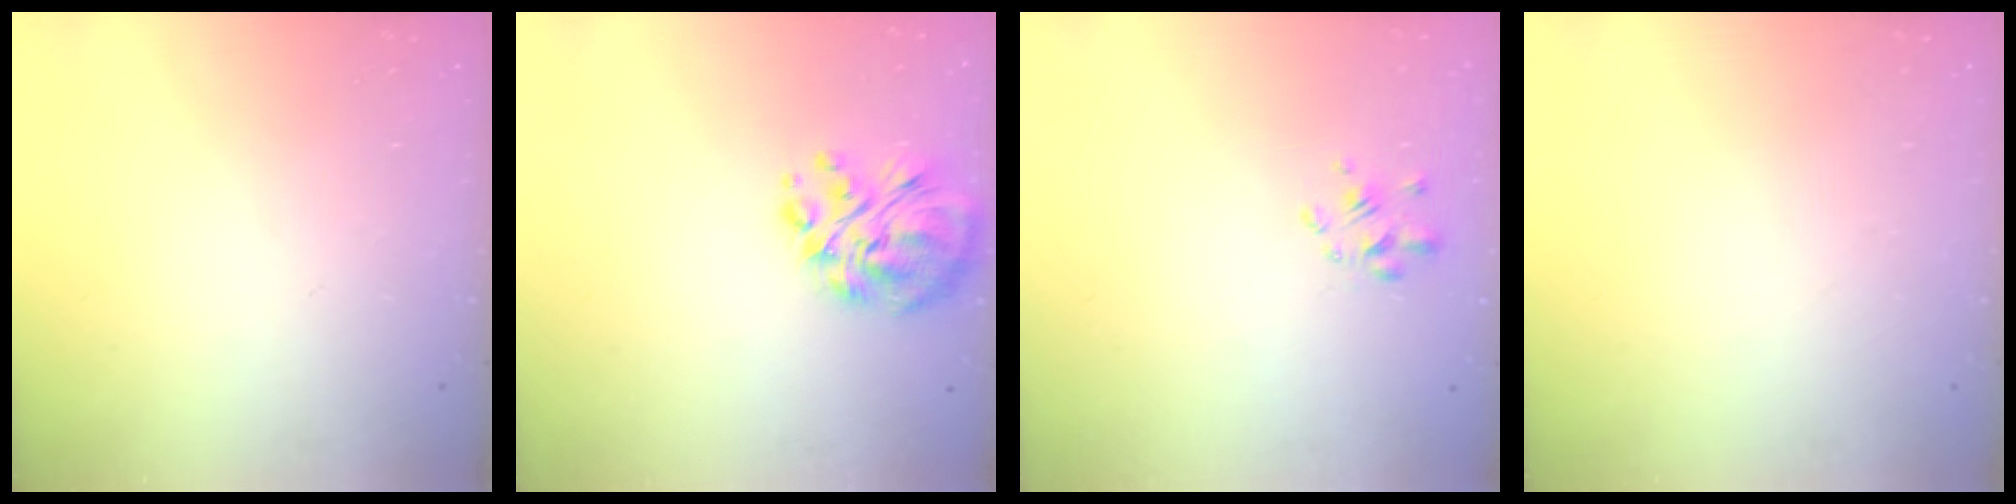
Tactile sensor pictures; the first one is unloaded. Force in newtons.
{"total": 11.8, "press": 11.2, "slide": 3.8}
{"total": 2.5, "press": 2.3, "slide": 1.1}
{"total": 0.0}